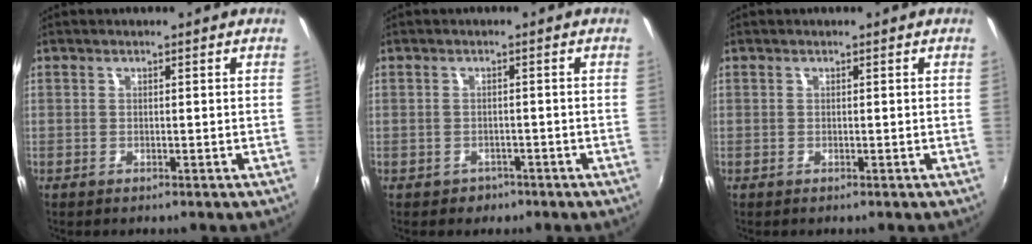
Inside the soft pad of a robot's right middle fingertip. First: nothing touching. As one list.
[{"total": 2.5, "force": [-1.5, 2.0, 0.4], "torque": [-0.013, -0.002, -0.019]}, {"total": 0.0}]